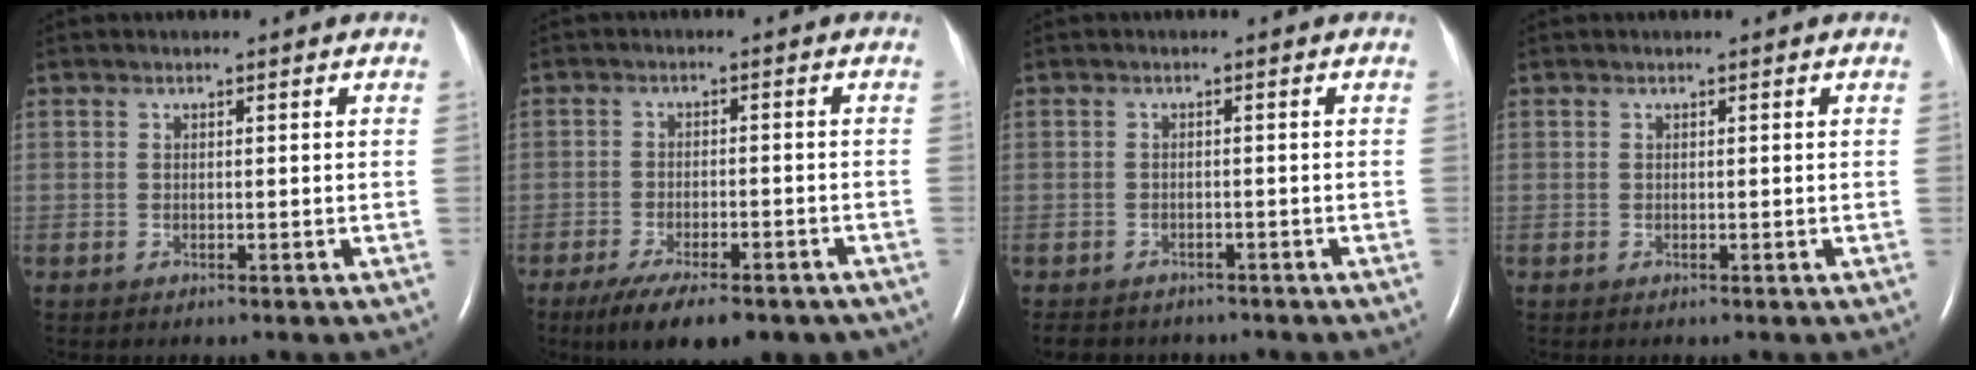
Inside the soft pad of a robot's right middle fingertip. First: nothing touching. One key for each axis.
{"total": 13.8, "fx": -10.4, "fy": 4.3, "fz": 8.0, "tx": -0.116, "ty": -0.007, "tz": -0.147}
{"total": 6.6, "fx": -5.7, "fy": 2.9, "fz": 1.6, "tx": -0.025, "ty": -0.001, "tz": -0.069}
{"total": 0.0}